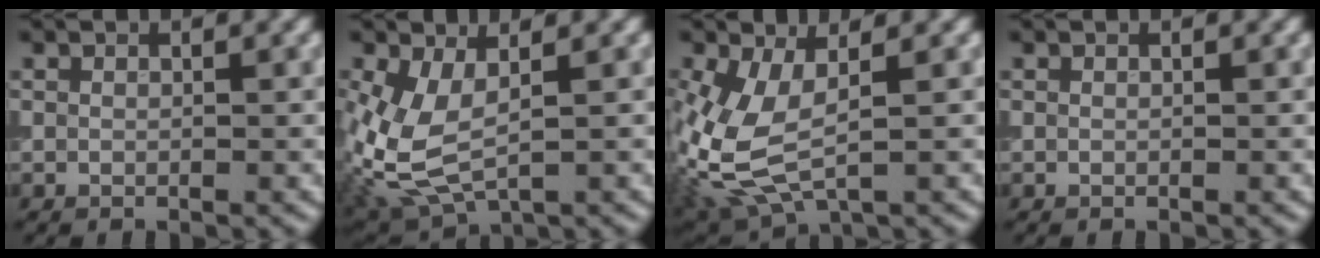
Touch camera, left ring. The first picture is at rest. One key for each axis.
{"total": 7.0, "fx": -0.5, "fy": 3.7, "fz": 6.0, "tx": -0.157, "ty": -0.011, "tz": -0.009}
{"total": 7.9, "fx": -1.2, "fy": 4.2, "fz": 6.6, "tx": -0.179, "ty": -0.017, "tz": -0.022}
{"total": 0.0}